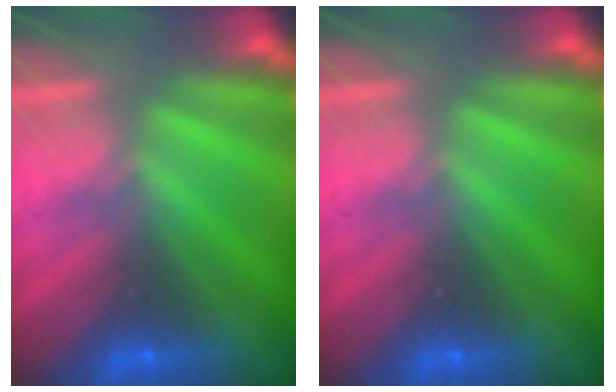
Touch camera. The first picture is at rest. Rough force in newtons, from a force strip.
{"total": 0.0}